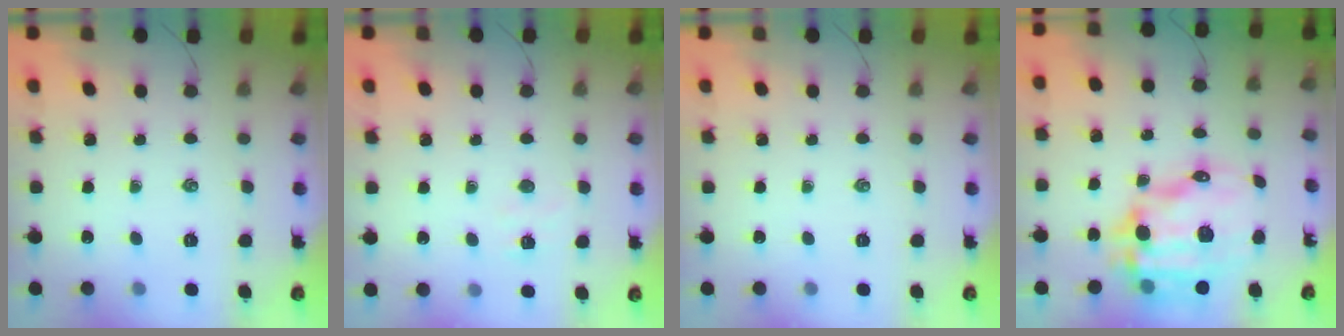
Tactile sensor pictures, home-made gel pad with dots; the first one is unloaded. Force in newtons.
{"total": 3.9, "press": 3.8, "slide": 0.8}
{"total": 0.0}
{"total": 15.0, "press": 14.6, "slide": 3.4}